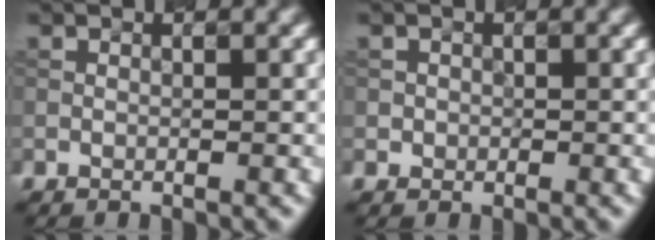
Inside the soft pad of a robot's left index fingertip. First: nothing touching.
{"total": 0.8, "force": [0.0, 0.8, 0.1], "torque": [0.010, -0.001, 0.001]}